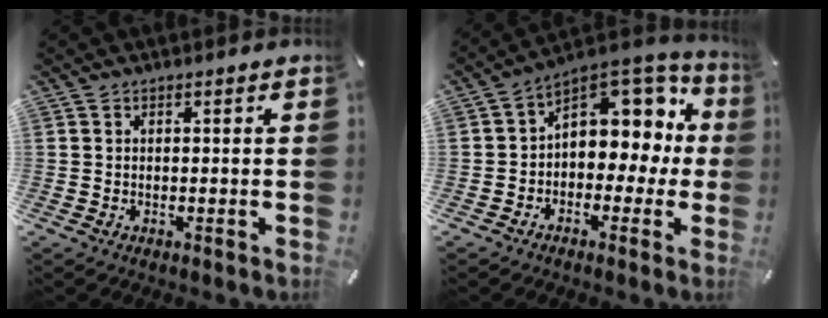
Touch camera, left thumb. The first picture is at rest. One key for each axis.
{"total": 9.1, "fx": 3.6, "fy": 7.1, "fz": 4.3, "tx": -0.052, "ty": -0.038, "tz": 0.067}